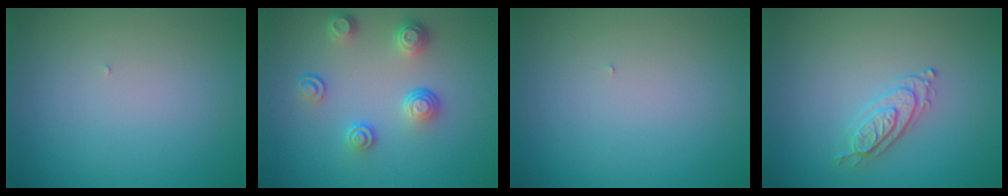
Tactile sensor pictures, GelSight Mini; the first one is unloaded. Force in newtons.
{"total": 3.7, "press": 2.8, "slide": 2.4}
{"total": 0.0}
{"total": 2.2, "press": 2.2, "slide": 0.3}